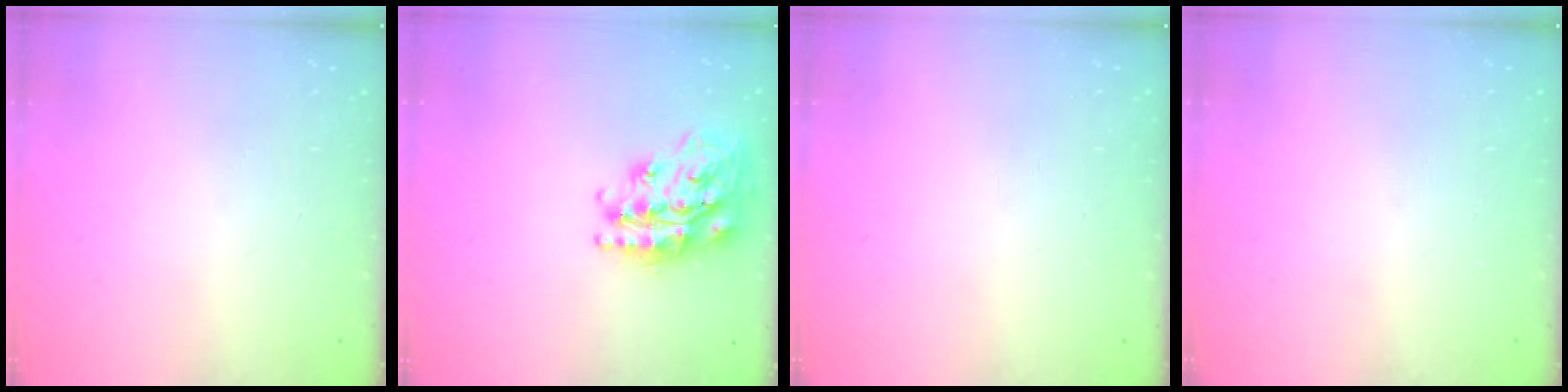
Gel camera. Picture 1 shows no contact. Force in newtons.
{"total": 21.4, "press": 21.4, "slide": 1.6}
{"total": 0.0}
{"total": 0.0}